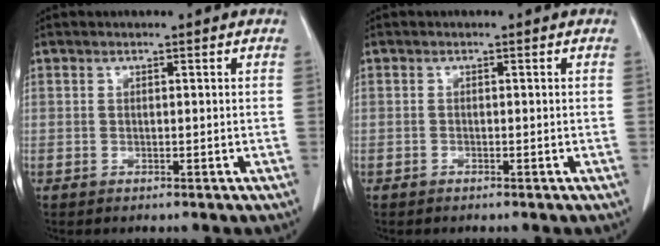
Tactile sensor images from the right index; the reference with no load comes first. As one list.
[{"total": 0.0}]